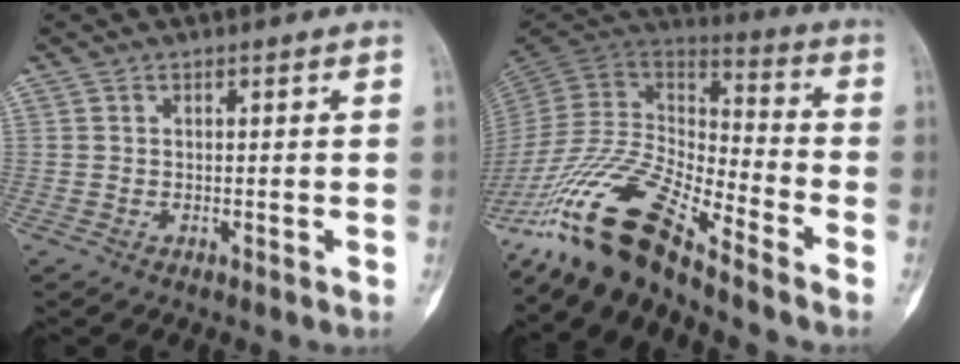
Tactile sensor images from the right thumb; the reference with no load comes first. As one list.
[{"total": 18.7, "force": [-14.3, 4.4, 11.2], "torque": [-0.209, 0.079, -0.276]}]